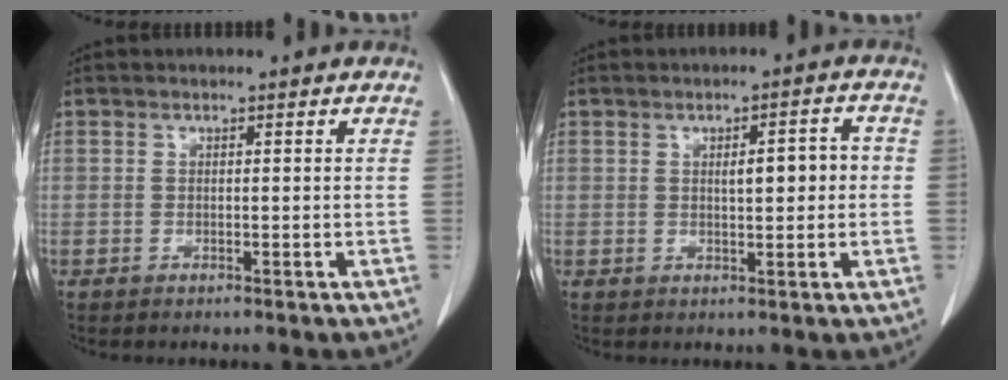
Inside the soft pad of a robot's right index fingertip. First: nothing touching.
{"total": 4.6, "force": [0.3, 1.4, 4.4], "torque": [-0.065, 0.013, 0.008]}